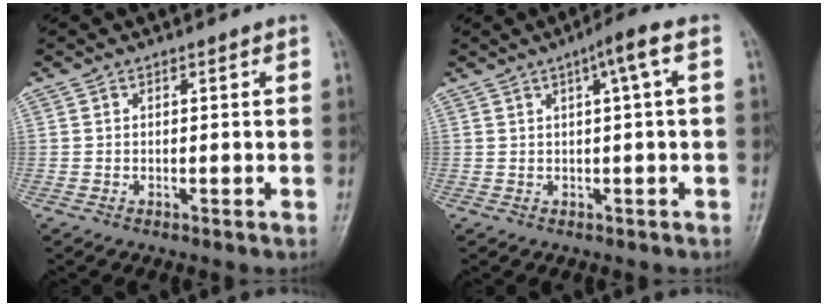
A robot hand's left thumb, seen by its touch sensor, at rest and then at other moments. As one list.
[{"total": 4.4, "force": [1.3, 0.1, 4.2], "torque": [-0.069, 0.013, 0.019]}]